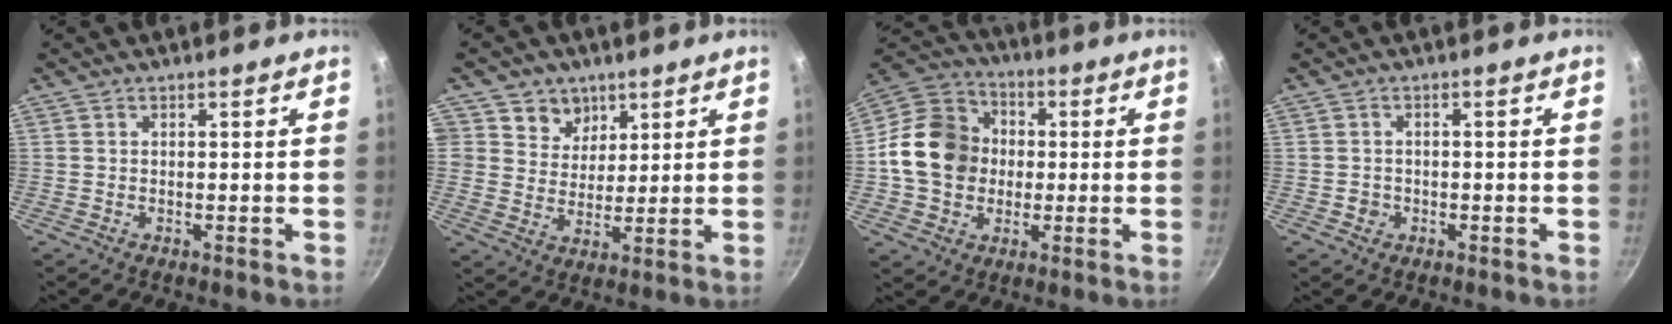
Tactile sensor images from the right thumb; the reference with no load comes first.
{"total": 6.8, "force": [3.5, 5.7, 1.1], "torque": [0.023, -0.018, 0.057]}
{"total": 15.6, "force": [-0.2, 13.3, 8.3], "torque": [-0.120, 0.029, -0.017]}
{"total": 1.7, "force": [-0.7, 1.5, 0.4], "torque": [-0.001, 0.007, -0.006]}